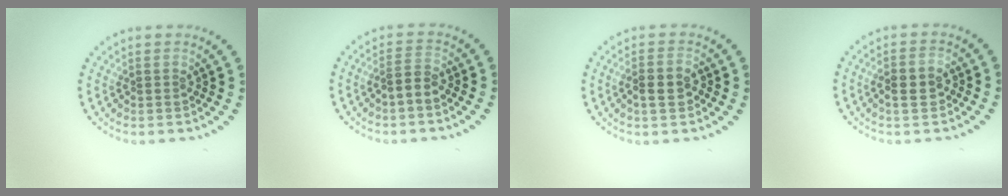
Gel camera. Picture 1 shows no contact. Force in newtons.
{"total": 1.7, "press": 1.5, "slide": 0.8}
{"total": 1.9, "press": 1.8, "slide": 0.6}
{"total": 2.6, "press": 2.5, "slide": 0.5}